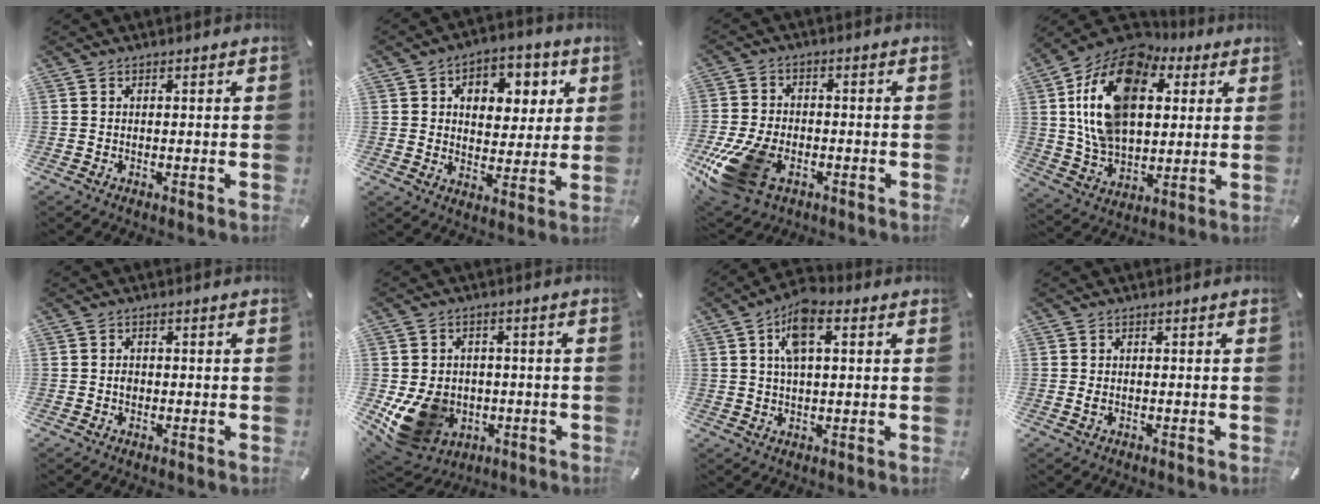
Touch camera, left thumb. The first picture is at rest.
{"total": 8.4, "force": [2.8, 7.1, 3.6], "torque": [-0.041, -0.017, 0.041]}
{"total": 16.0, "force": [-6.6, 10.3, 10.3], "torque": [-0.202, 0.022, -0.108]}
{"total": 21.4, "force": [6.7, 14.2, 14.6], "torque": [-0.297, -0.019, 0.113]}
{"total": 1.3, "force": [-0.3, 1.0, 0.7], "torque": [-0.014, 0.004, -0.006]}
{"total": 12.9, "force": [-2.7, 11.0, 6.2], "torque": [-0.135, 0.004, -0.043]}
{"total": 8.1, "force": [2.9, 3.9, 6.4], "torque": [-0.116, 0.006, 0.049]}
{"total": 1.3, "force": [-0.2, 0.9, 1.0], "torque": [-0.020, 0.002, -0.004]}